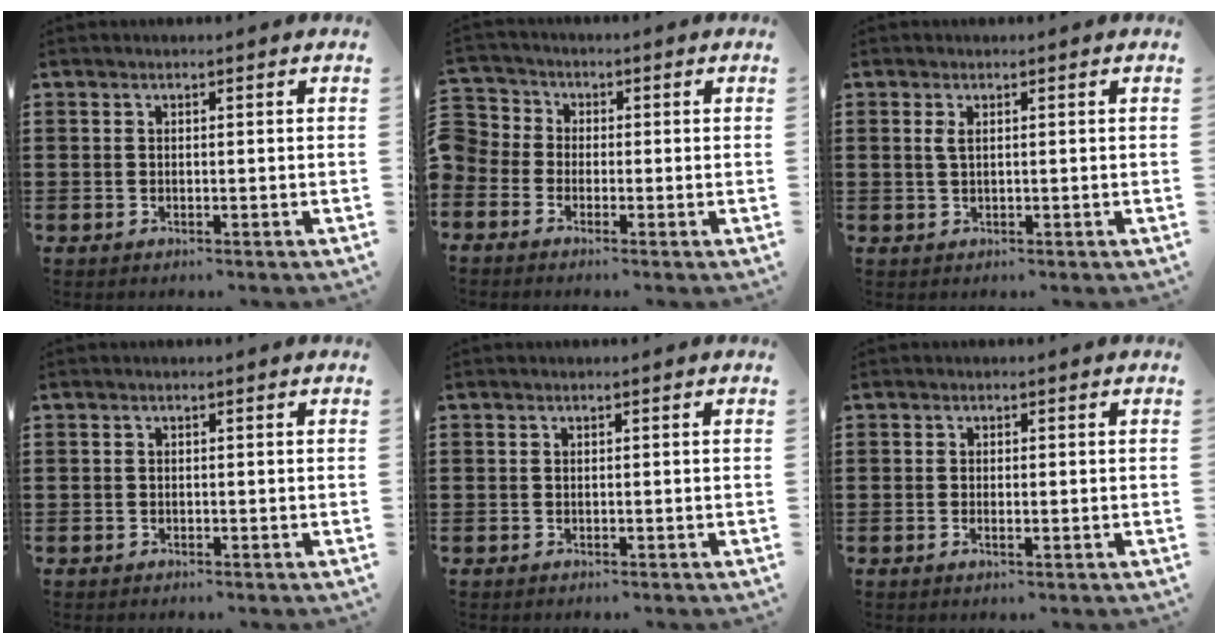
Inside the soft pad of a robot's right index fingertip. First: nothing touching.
{"total": 2.4, "force": [-1.5, 1.9, -0.1], "torque": [-0.020, 0.004, -0.039]}
{"total": 1.3, "force": [0.5, 0.4, 1.2], "torque": [-0.024, 0.004, 0.007]}
{"total": 0.5, "force": [-0.4, 0.2, 0.0], "torque": [-0.001, 0.002, -0.010]}
{"total": 0.0}
{"total": 1.0, "force": [-0.1, 0.3, 0.9], "torque": [-0.017, -0.001, -0.002]}